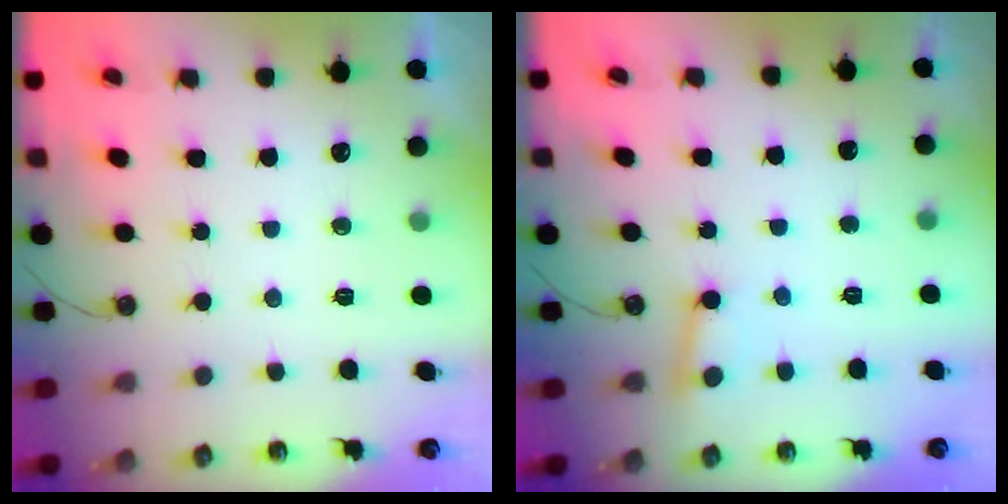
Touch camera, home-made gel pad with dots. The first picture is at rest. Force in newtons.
{"total": 3.3, "press": 3.3, "slide": 0.4}